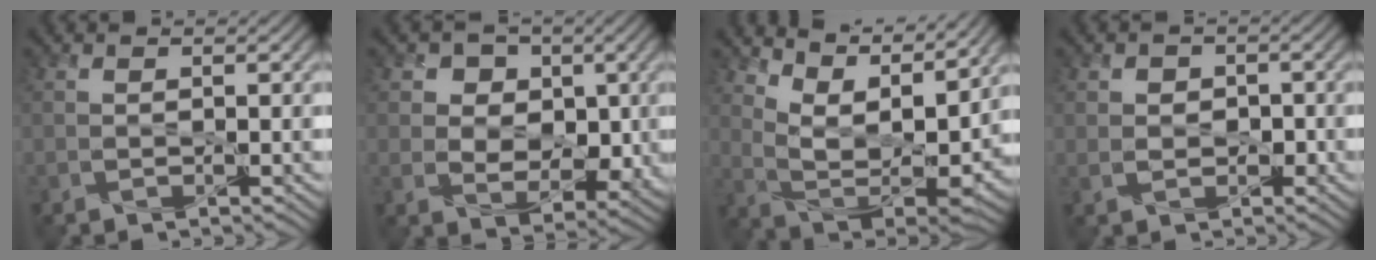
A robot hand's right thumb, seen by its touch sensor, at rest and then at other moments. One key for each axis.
{"total": 7.2, "fx": 1.6, "fy": 5.4, "fz": 4.4, "tx": -0.079, "ty": -0.003, "tz": 0.015}
{"total": 11.2, "fx": 8.3, "fy": 3.2, "fz": 6.8, "tx": -0.161, "ty": -0.002, "tz": 0.140}
{"total": 2.7, "fx": -0.1, "fy": 2.3, "fz": 1.3, "tx": -0.026, "ty": 0.003, "tz": -0.012}